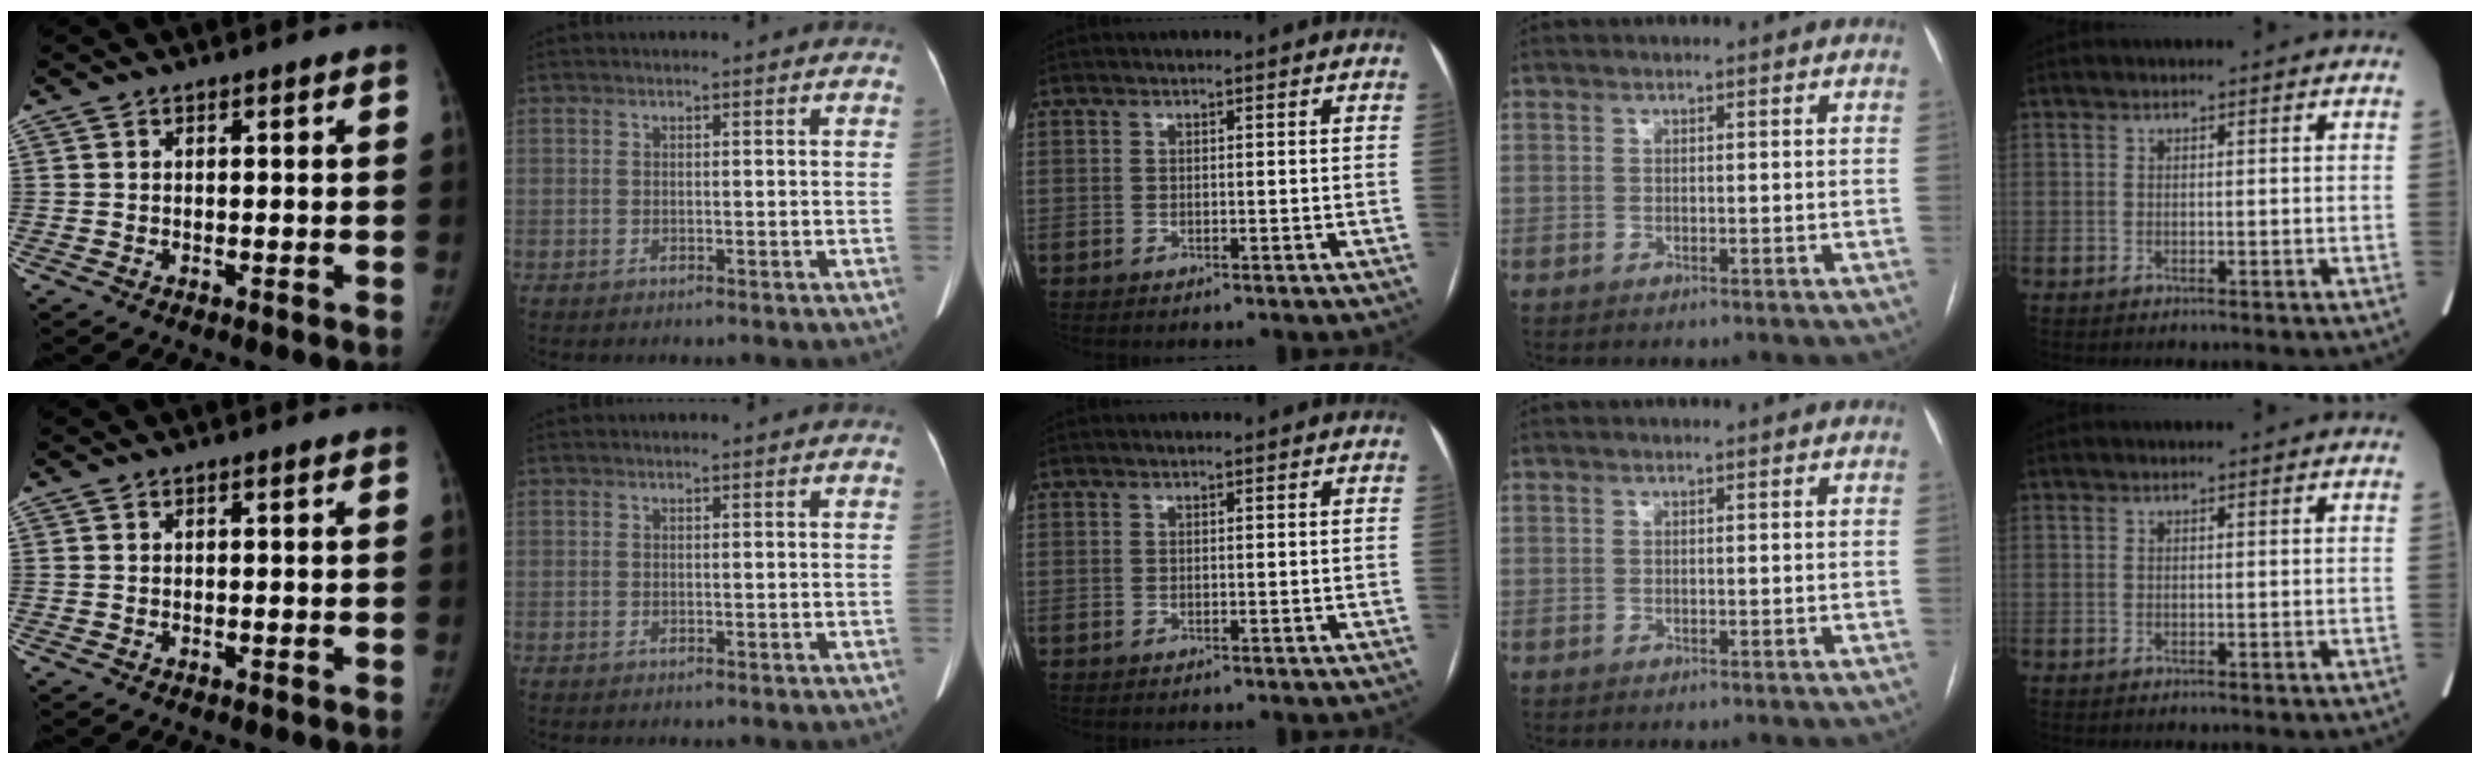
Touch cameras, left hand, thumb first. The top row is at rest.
{}